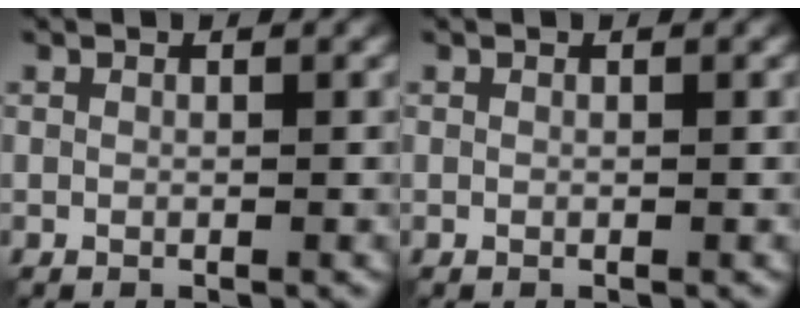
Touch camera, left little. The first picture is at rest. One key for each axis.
{"total": 0.0}